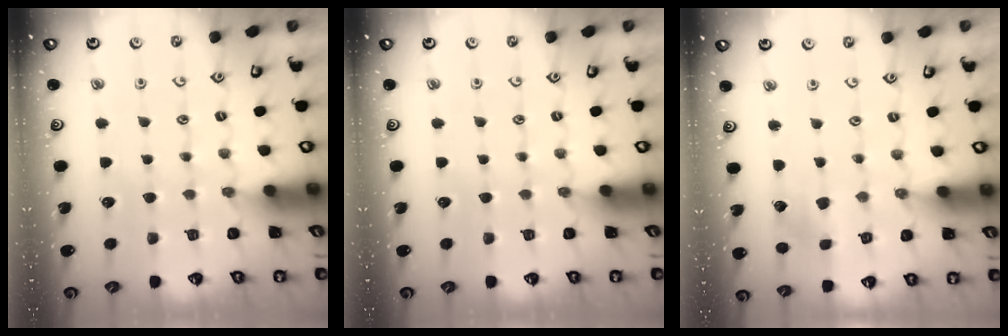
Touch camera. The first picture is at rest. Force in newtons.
{"total": 0.0}
{"total": 2.9, "press": 2.9, "slide": 0.3}